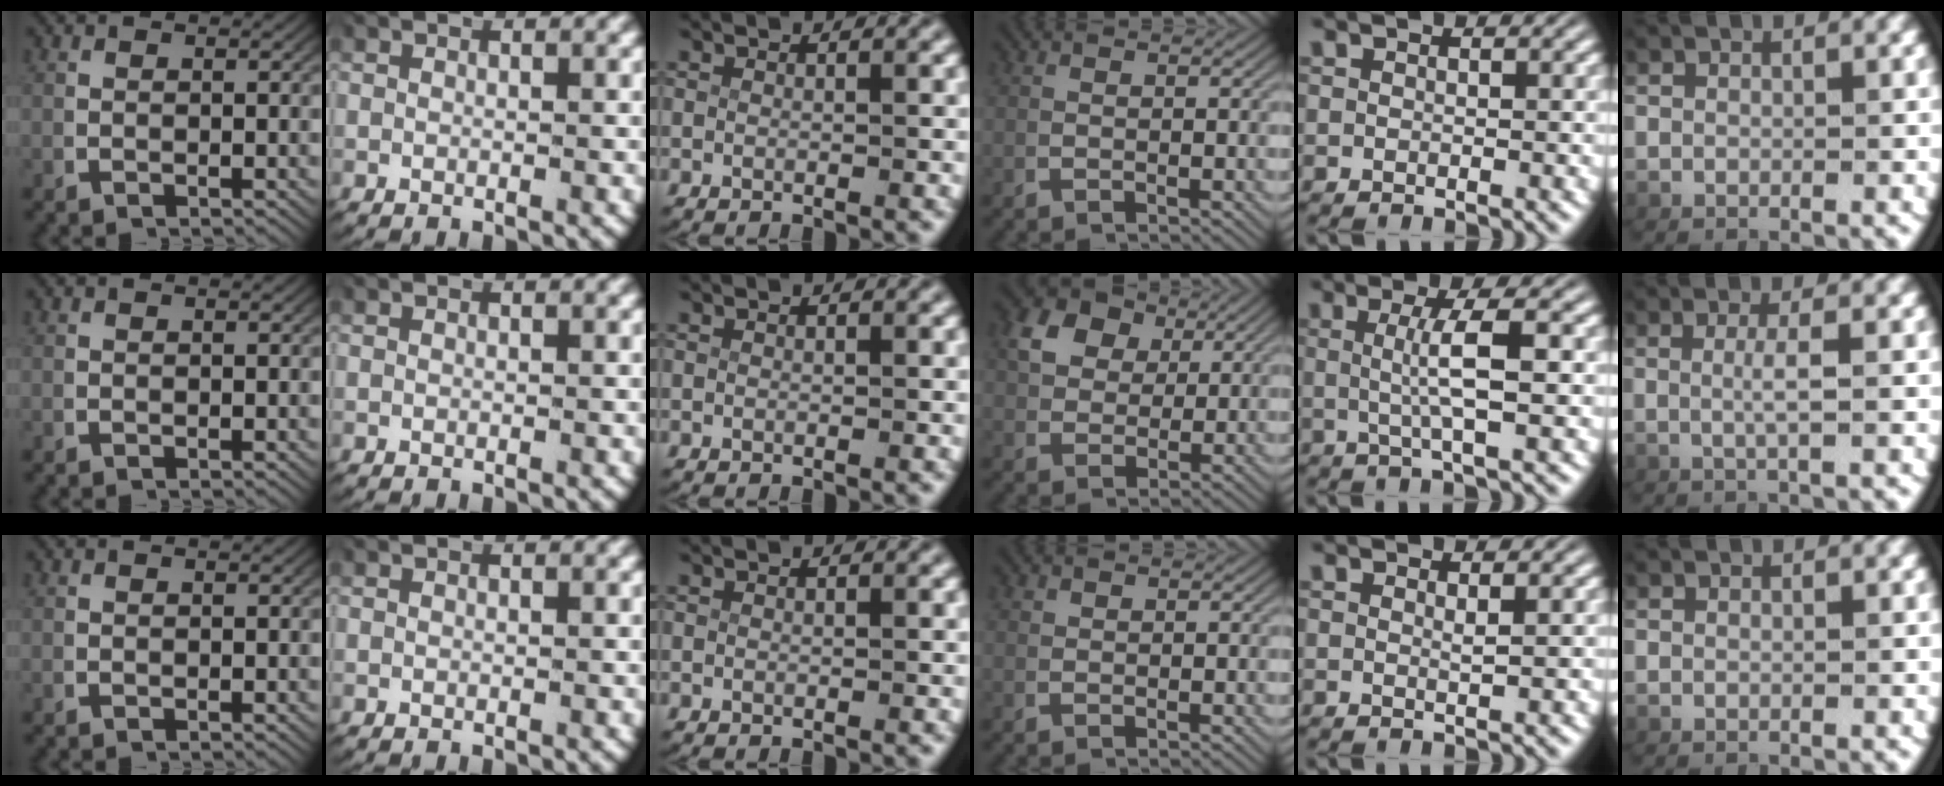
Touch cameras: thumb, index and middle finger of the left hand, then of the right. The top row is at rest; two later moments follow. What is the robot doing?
{"motion": "lift_and_place", "object": "card"}